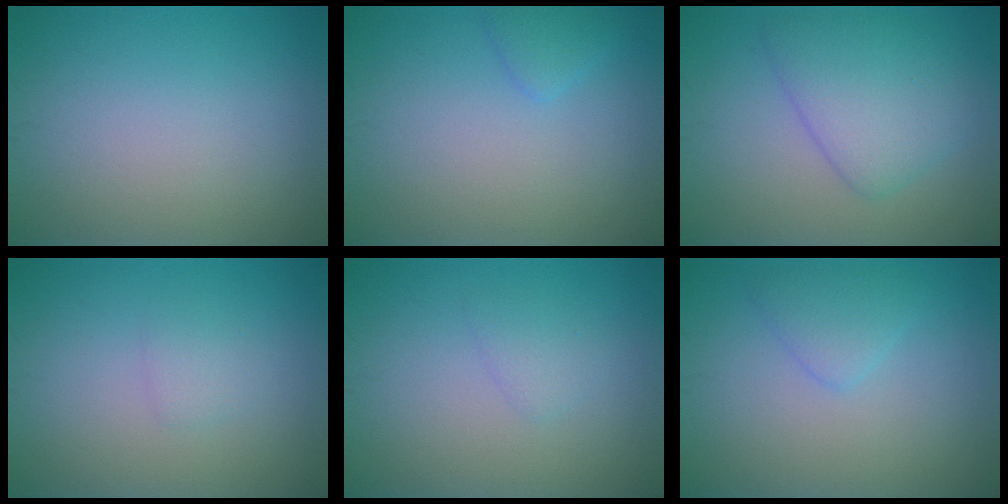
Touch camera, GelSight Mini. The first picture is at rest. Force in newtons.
{"total": 1.3, "press": 1.3, "slide": 0.0}
{"total": 4.9, "press": 4.9, "slide": 0.3}
{"total": 1.0, "press": 1.0, "slide": 0.1}
{"total": 1.2, "press": 1.1, "slide": 0.1}
{"total": 2.0, "press": 2.0, "slide": 0.0}